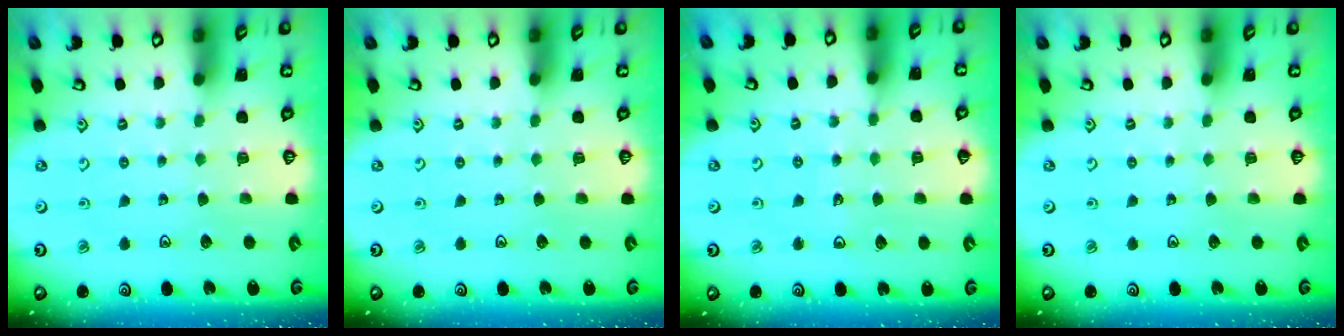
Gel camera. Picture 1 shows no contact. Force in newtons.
{"total": 0.0}
{"total": 5.1, "press": 4.4, "slide": 2.6}
{"total": 0.0}